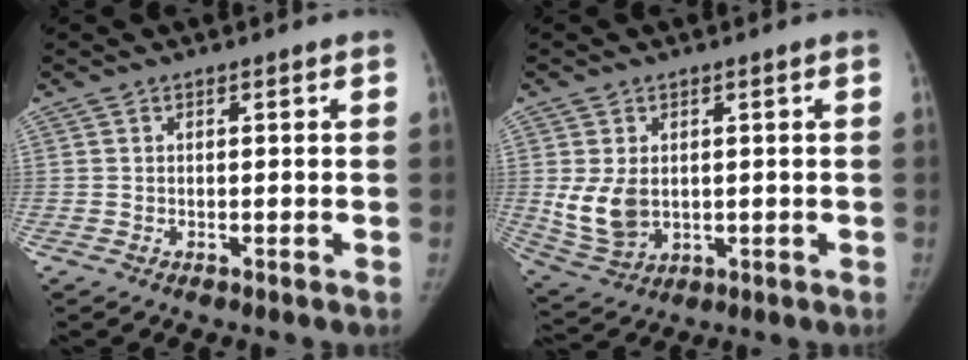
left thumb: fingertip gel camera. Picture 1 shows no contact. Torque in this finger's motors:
{"motor_torque": [-0.56, 0.69, 0.64, -0.37, 0.24]}